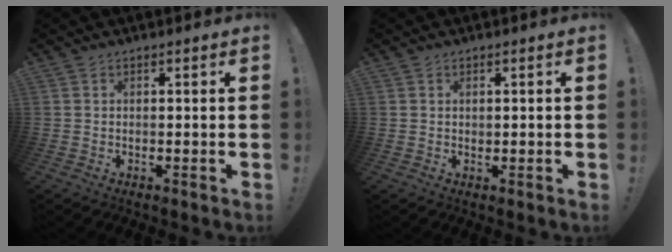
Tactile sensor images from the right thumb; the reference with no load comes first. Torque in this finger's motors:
{"motor_torque": [-0.28, -0.06, -0.16, 0.08, 0.06]}